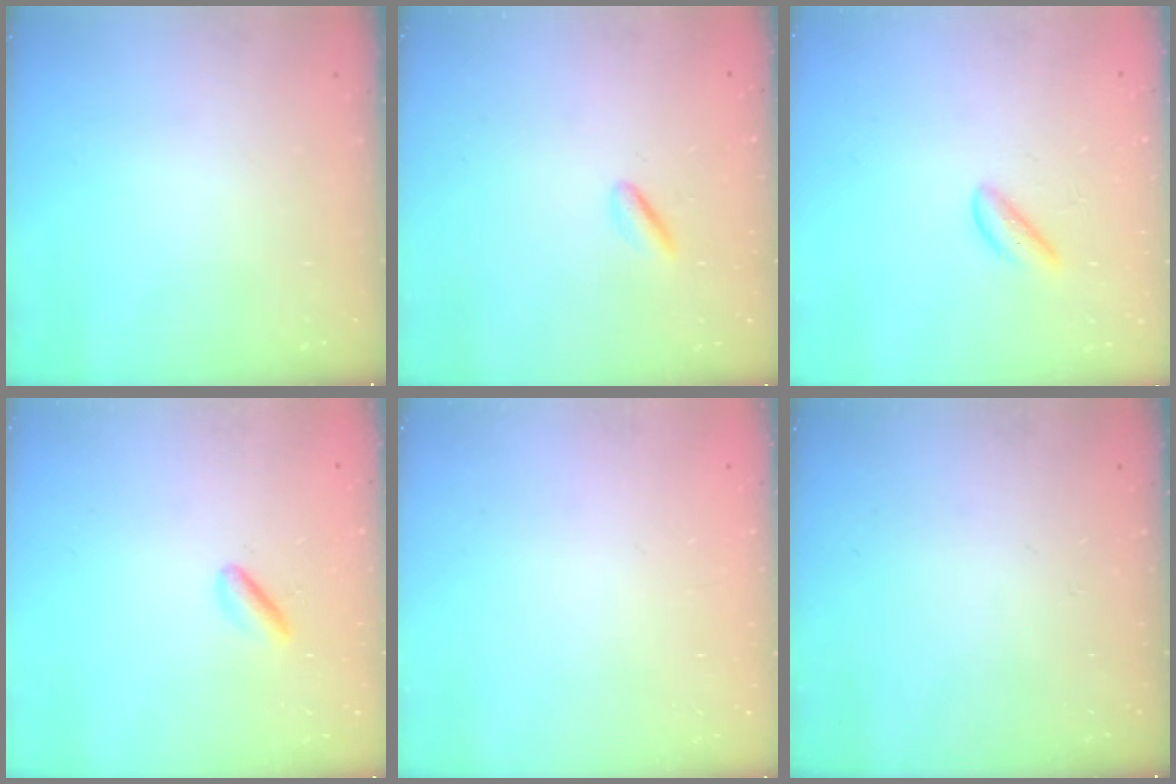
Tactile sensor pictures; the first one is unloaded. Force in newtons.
{"total": 2.4, "press": 2.2, "slide": 1.0}
{"total": 2.3, "press": 2.3, "slide": 0.3}
{"total": 3.0, "press": 2.8, "slide": 1.0}
{"total": 2.0, "press": 2.0, "slide": 0.1}
{"total": 0.0}